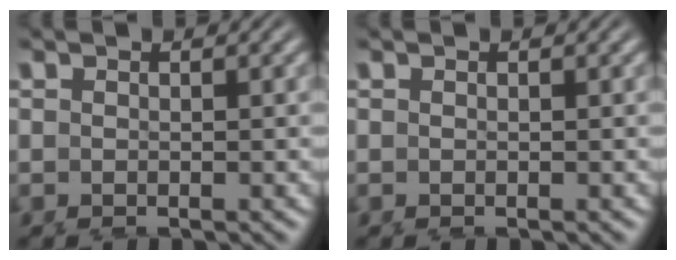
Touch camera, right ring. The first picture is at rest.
{"total": 0.0}